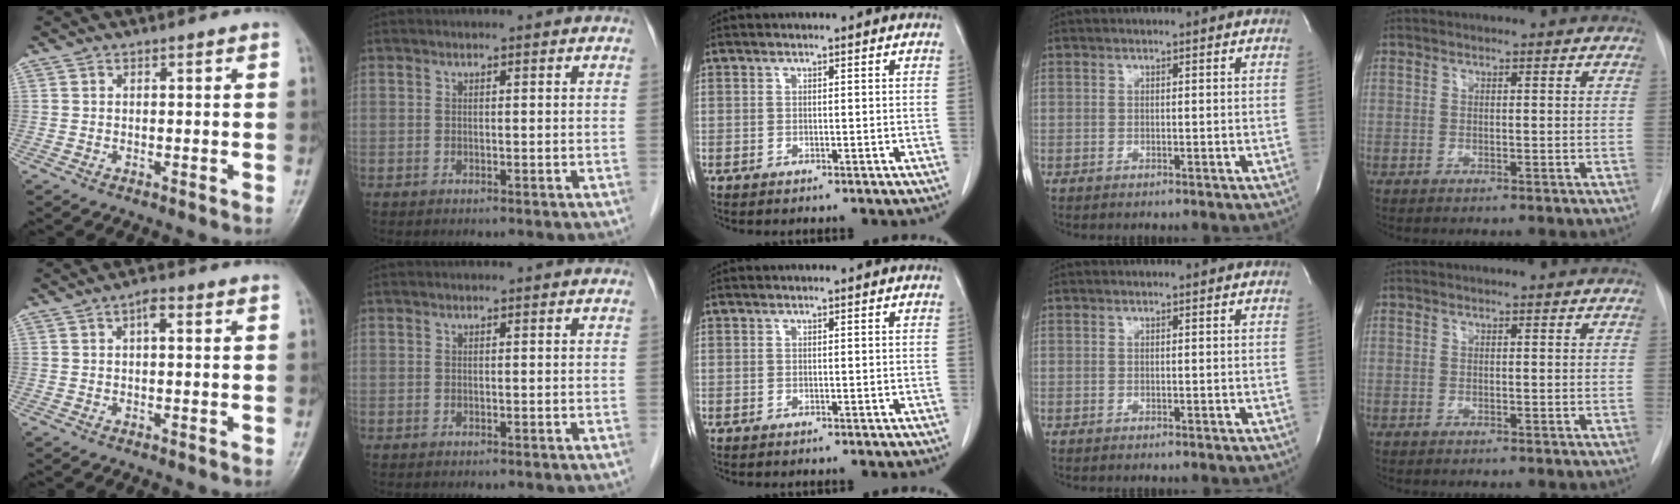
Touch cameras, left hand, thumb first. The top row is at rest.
{"thumb": {"total": 2.4, "force": [0.8, 0.9, 2.1], "torque": [-0.034, 0.006, 0.010]}, "index": {"total": 0.6, "force": [0.6, 0.0, 0.2], "torque": [-0.004, 0.015, 0.011]}}